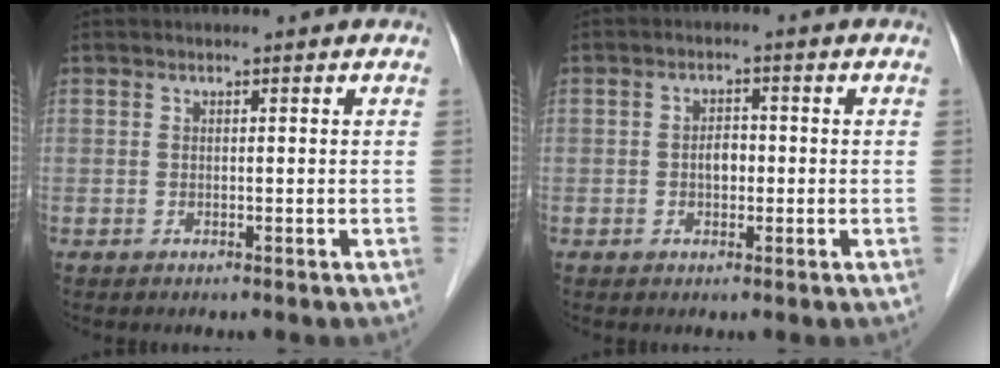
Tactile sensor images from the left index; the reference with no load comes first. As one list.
[{"total": 2.4, "force": [-0.5, 1.5, 1.8], "torque": [-0.031, 0.004, -0.009]}]